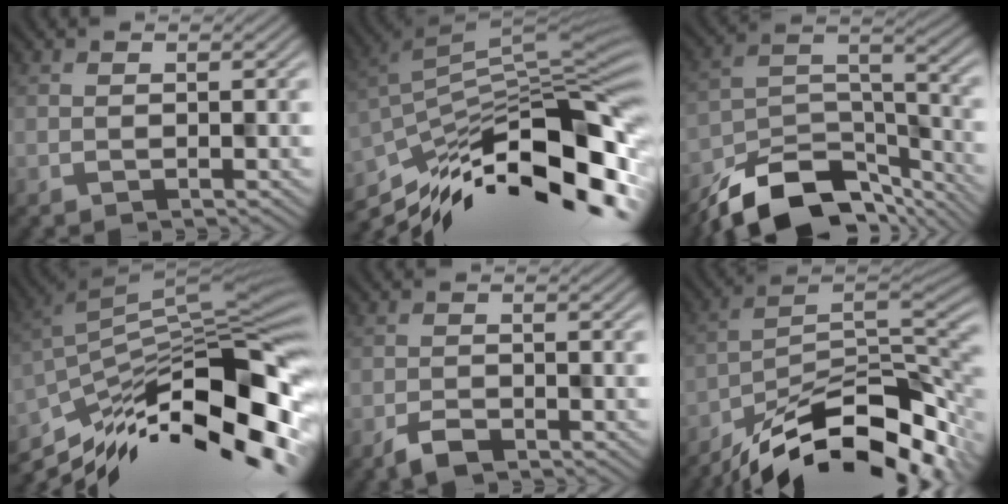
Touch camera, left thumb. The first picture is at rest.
{"total": 16.3, "force": [-8.4, 5.9, 12.7], "torque": [-0.246, -0.012, -0.143]}
{"total": 13.2, "force": [-10.5, 5.2, 6.1], "torque": [-0.121, -0.008, -0.174]}
{"total": 16.3, "force": [-8.6, 5.7, 12.7], "torque": [-0.242, -0.011, -0.145]}
{"total": 2.7, "force": [-1.9, 1.2, 1.5], "torque": [-0.030, -0.003, -0.039]}
{"total": 15.4, "force": [-10.9, 4.8, 9.8], "torque": [-0.178, -0.016, -0.171]}